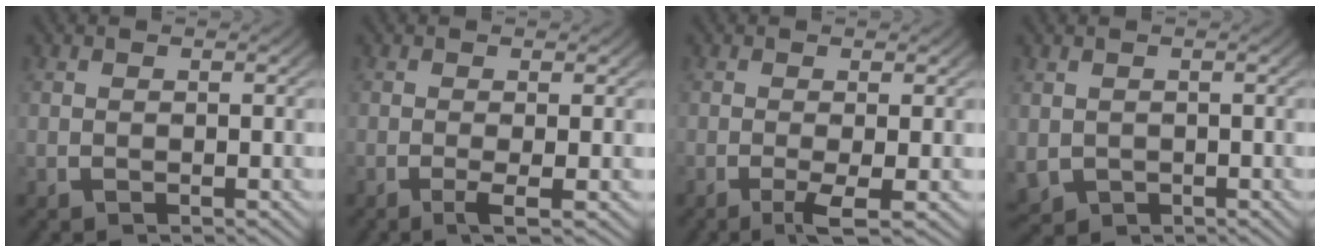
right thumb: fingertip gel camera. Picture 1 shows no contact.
{"total": 1.8, "force": [-0.5, 0.4, 1.7], "torque": [-0.037, -0.004, -0.012]}
{"total": 2.5, "force": [-0.8, 0.7, 2.2], "torque": [-0.045, -0.009, -0.015]}
{"total": 3.0, "force": [-0.7, 2.7, 1.2], "torque": [-0.037, -0.022, 0.005]}